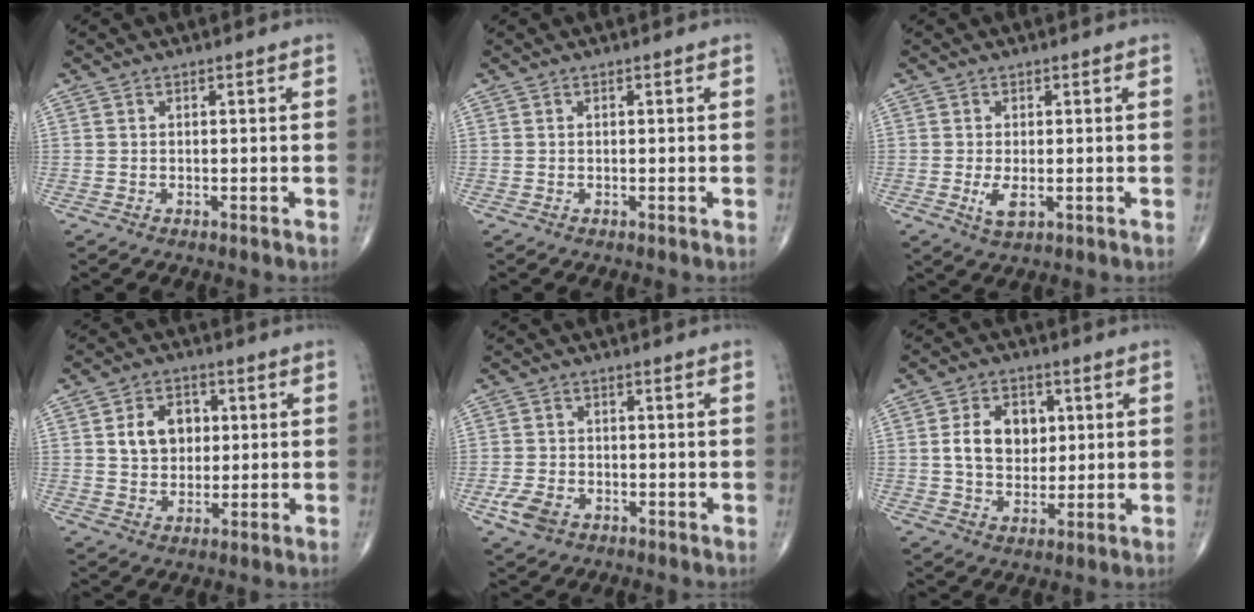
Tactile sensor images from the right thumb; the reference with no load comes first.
{"total": 0.0}
{"total": 3.2, "force": [-0.7, 1.4, 2.8], "torque": [-0.055, -0.008, -0.011]}
{"total": 8.0, "force": [1.6, 6.1, 4.9], "torque": [-0.053, 0.001, 0.026]}
{"total": 5.0, "force": [-2.3, 3.4, 2.9], "torque": [-0.056, 0.006, -0.041]}
{"total": 9.7, "force": [1.7, 7.1, 6.4], "torque": [-0.081, -0.002, 0.030]}